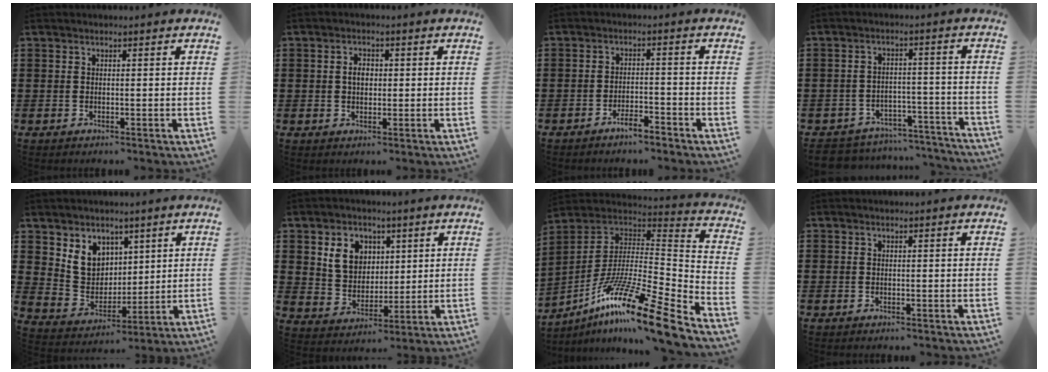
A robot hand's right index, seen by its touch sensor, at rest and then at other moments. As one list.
[{"total": 2.6, "force": [0.2, 1.7, 1.9], "torque": [-0.040, 0.007, 0.002]}, {"total": 3.2, "force": [-2.9, 0.3, 1.3], "torque": [-0.025, 0.005, -0.056]}, {"total": 4.7, "force": [-4.5, 0.9, 0.5], "torque": [-0.013, 0.008, -0.092]}, {"total": 7.3, "force": [3.3, 6.1, 2.3], "torque": [-0.070, 0.001, 0.066]}, {"total": 7.1, "force": [2.6, 5.9, 3.0], "torque": [-0.063, 0.009, 0.043]}, {"total": 17.1, "force": [-12.0, 1.0, 12.1], "torque": [-0.222, 0.015, -0.222]}, {"total": 0.0}]